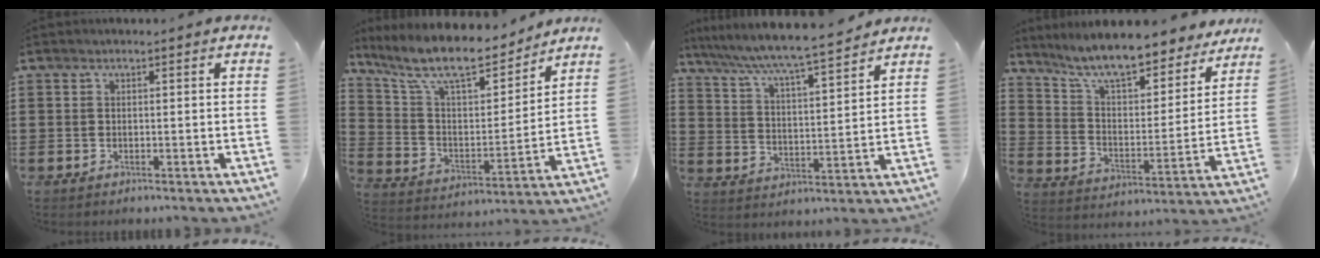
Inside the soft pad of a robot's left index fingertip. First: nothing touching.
{"total": 11.4, "force": [9.5, 2.3, 5.8], "torque": [-0.151, -0.052, 0.165]}
{"total": 6.3, "force": [5.7, -0.3, 2.6], "torque": [-0.075, -0.038, 0.092]}
{"total": 9.3, "force": [8.3, 0.7, 4.1], "torque": [-0.114, -0.054, 0.142]}